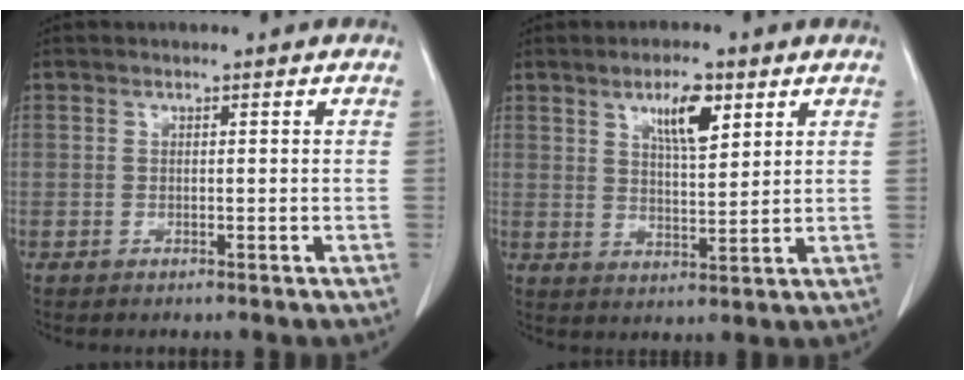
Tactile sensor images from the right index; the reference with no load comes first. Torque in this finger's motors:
{"motor_torque": [0.17, 0.19, 0.15, 0.08]}